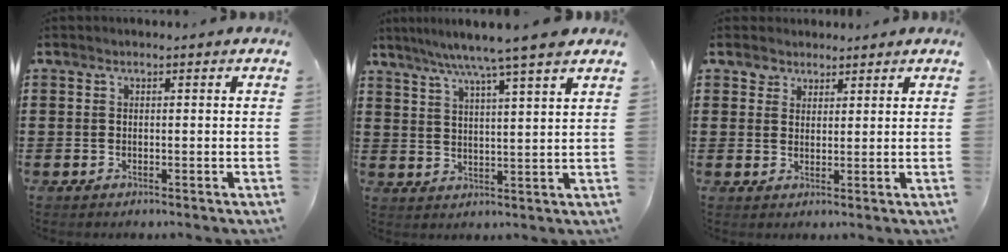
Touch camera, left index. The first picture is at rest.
{"total": 6.8, "force": [5.4, -1.2, 3.9], "torque": [-0.091, -0.021, 0.091]}
{"total": 2.7, "force": [2.0, 1.8, -0.2], "torque": [0.001, 0.004, 0.038]}